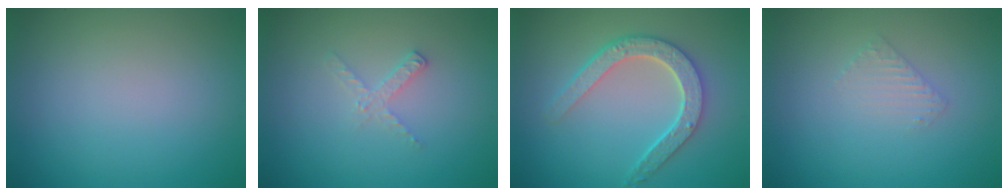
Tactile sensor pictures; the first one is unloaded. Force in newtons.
{"total": 1.4, "press": 1.4, "slide": 0.1}
{"total": 4.7, "press": 3.7, "slide": 2.9}
{"total": 1.3, "press": 1.3, "slide": 0.3}